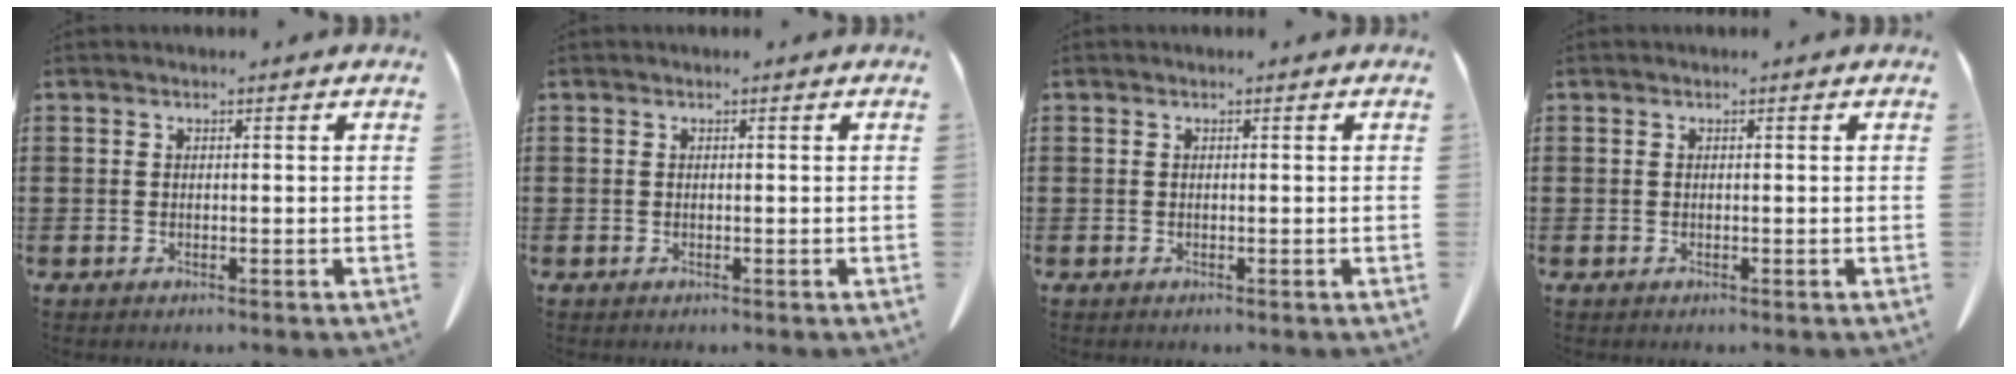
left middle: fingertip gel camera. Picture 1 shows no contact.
{"total": 0.0}
{"total": 0.0}
{"total": 0.0}